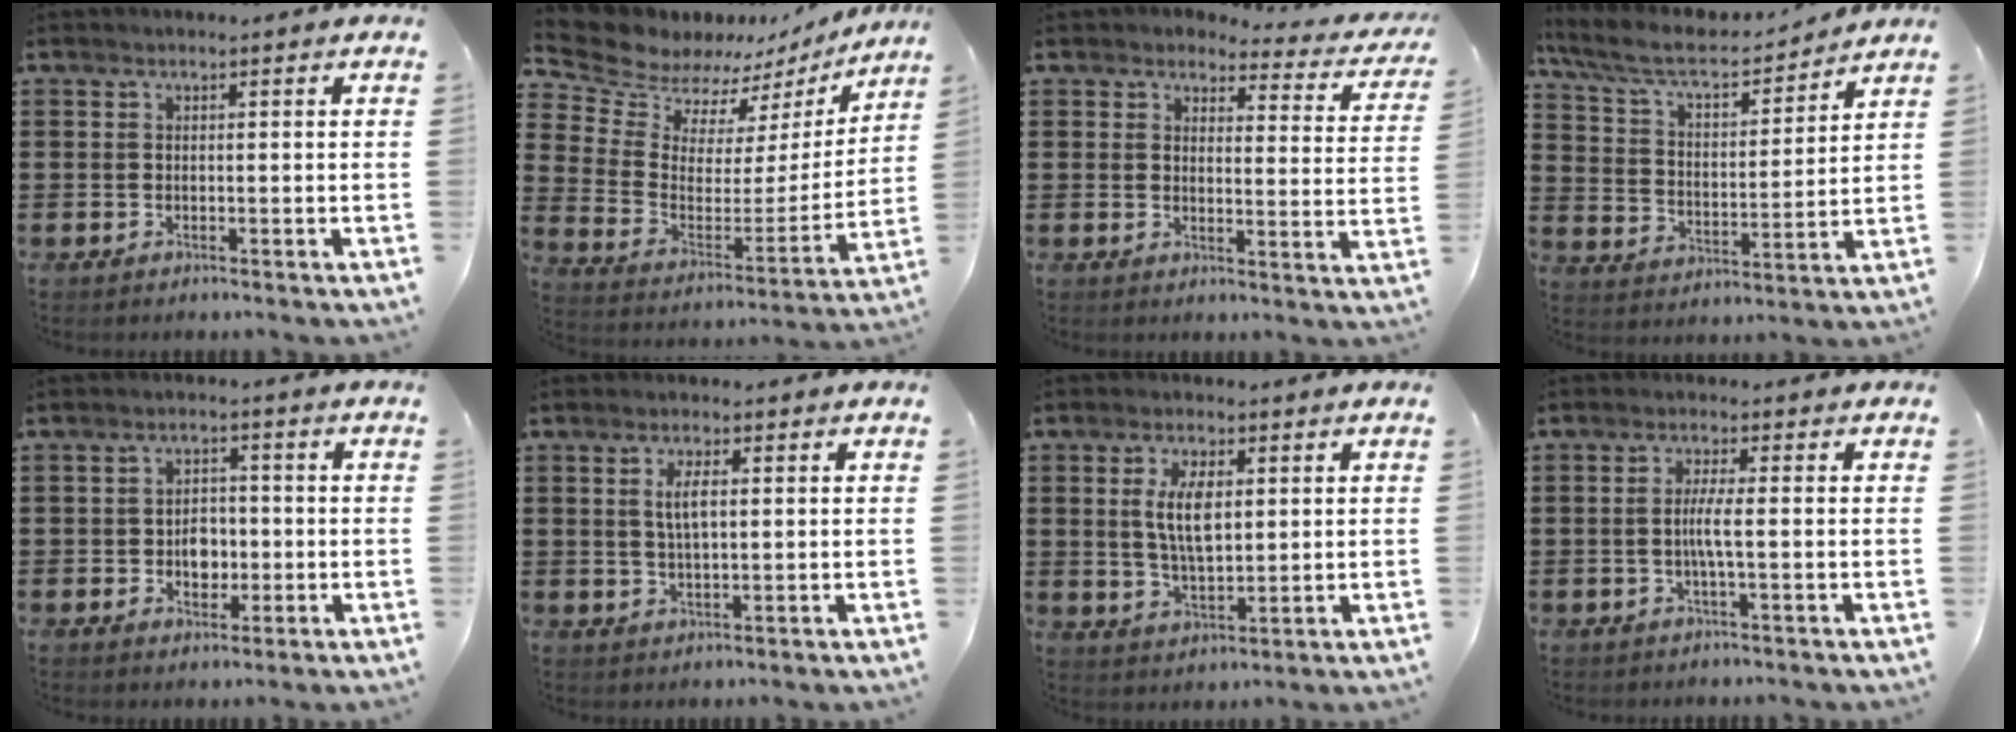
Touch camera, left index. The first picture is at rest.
{"total": 10.2, "force": [9.1, 3.9, 2.2], "torque": [-0.083, -0.068, 0.161]}
{"total": 3.5, "force": [3.2, 1.0, 1.2], "torque": [-0.036, -0.015, 0.052]}
{"total": 8.1, "force": [6.7, 2.2, 4.1], "torque": [-0.106, -0.032, 0.113]}
{"total": 3.9, "force": [-0.6, 2.9, 2.6], "torque": [-0.039, 0.000, -0.018]}
{"total": 3.6, "force": [0.8, 1.2, 3.3], "torque": [-0.068, 0.007, 0.011]}
{"total": 7.0, "force": [1.9, 3.0, 6.0], "torque": [-0.123, 0.003, 0.028]}
{"total": 3.6, "force": [-0.6, 0.0, 3.5], "torque": [-0.071, -0.007, -0.014]}